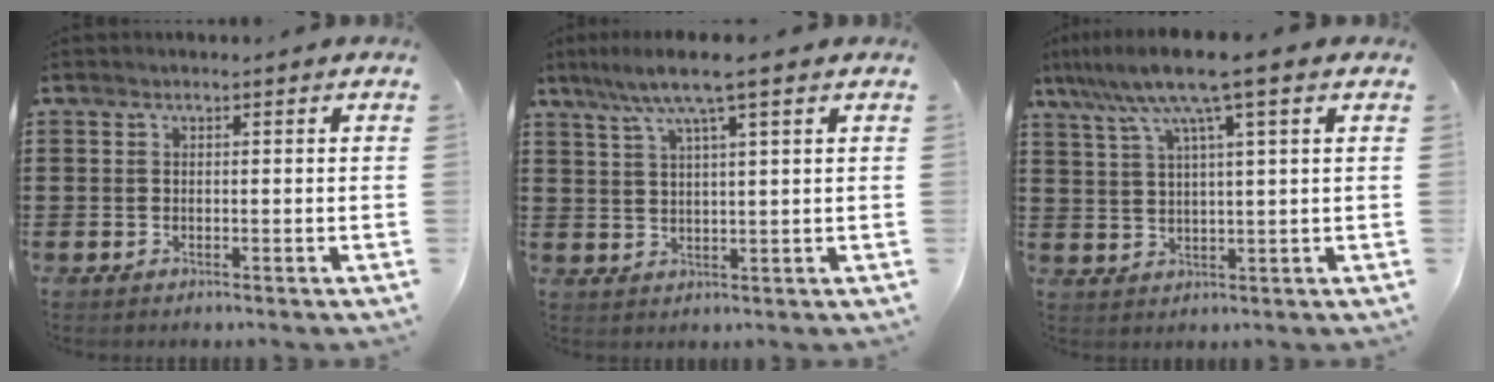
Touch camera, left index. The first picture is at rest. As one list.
[{"total": 6.1, "force": [3.9, 0.2, 4.7], "torque": [-0.102, -0.003, 0.064]}, {"total": 8.5, "force": [5.3, 0.1, 6.7], "torque": [-0.144, -0.011, 0.090]}]